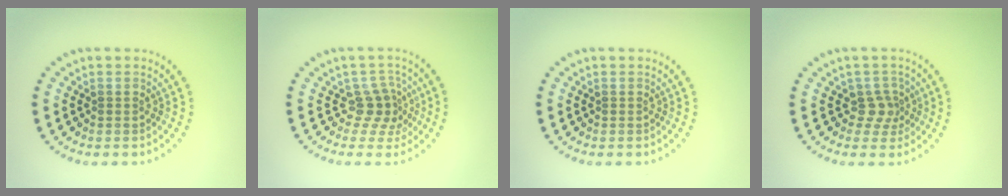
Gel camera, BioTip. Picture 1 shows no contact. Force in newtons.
{"total": 2.5, "press": 1.8, "slide": 1.8}
{"total": 0.0}
{"total": 1.9, "press": 1.3, "slide": 1.4}